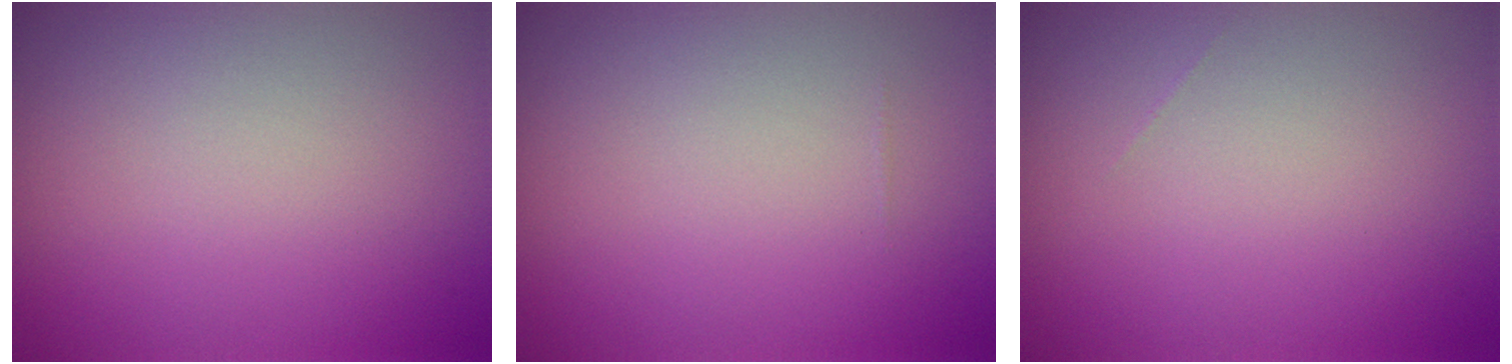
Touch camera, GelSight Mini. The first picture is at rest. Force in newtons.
{"total": 0.0}
{"total": 0.0}